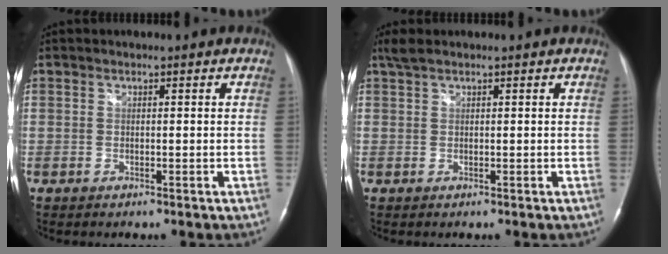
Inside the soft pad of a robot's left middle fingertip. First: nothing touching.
{"total": 1.8, "force": [1.5, 0.2, 1.0], "torque": [-0.028, 0.017, 0.033]}